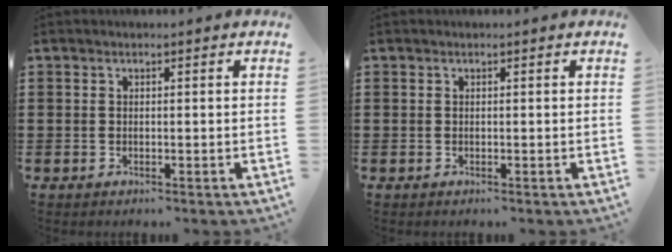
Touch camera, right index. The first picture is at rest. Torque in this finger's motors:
{"motor_torque": [0.00, 0.00, 0.00, -0.01]}